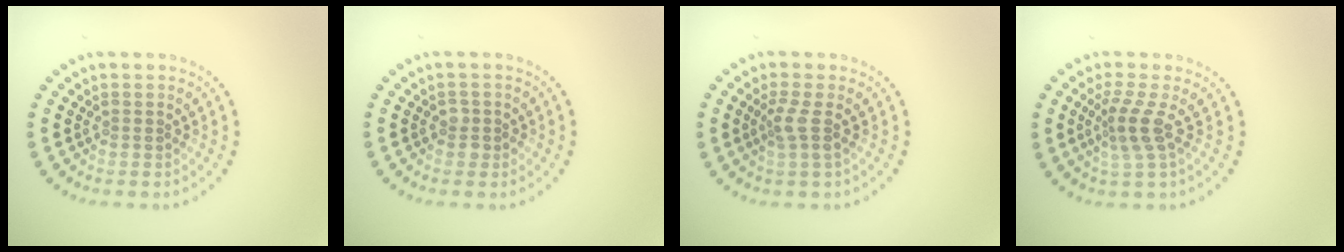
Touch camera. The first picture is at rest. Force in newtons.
{"total": 1.2, "press": 1.1, "slide": 0.4}
{"total": 1.8, "press": 1.4, "slide": 1.2}
{"total": 2.6, "press": 1.9, "slide": 1.8}